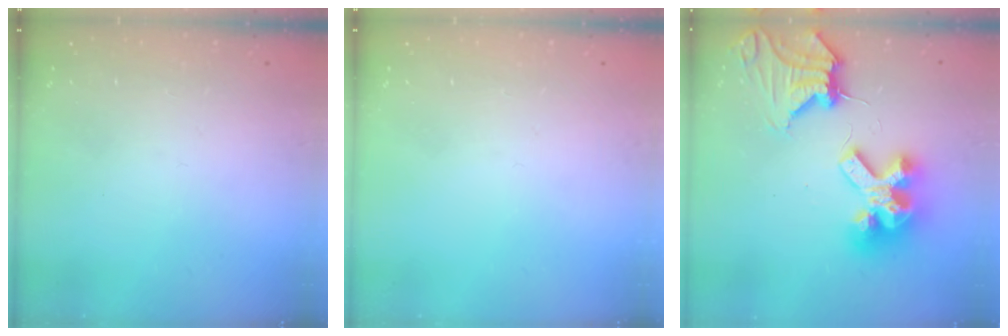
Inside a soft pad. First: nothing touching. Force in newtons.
{"total": 0.0}
{"total": 16.5, "press": 16.4, "slide": 1.7}